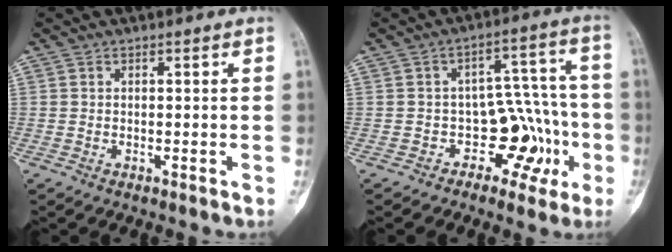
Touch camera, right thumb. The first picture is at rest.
{"total": 10.6, "force": [-3.9, 7.3, 6.5], "torque": [-0.024, 0.049, -0.053]}